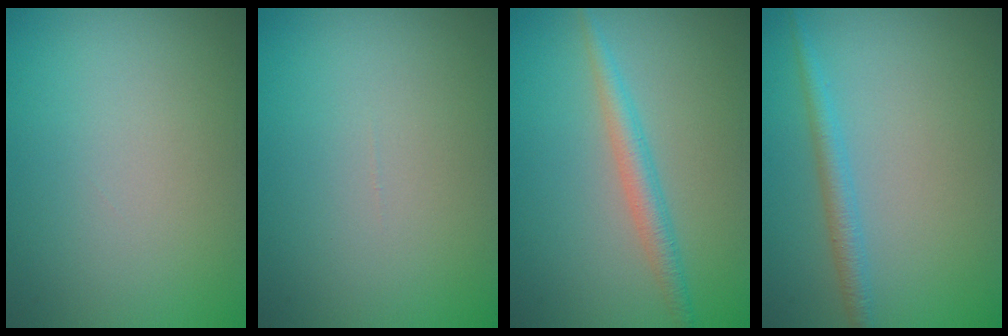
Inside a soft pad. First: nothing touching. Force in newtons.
{"total": 0.0}
{"total": 2.3, "press": 2.3, "slide": 0.1}
{"total": 1.9, "press": 1.9, "slide": 0.0}